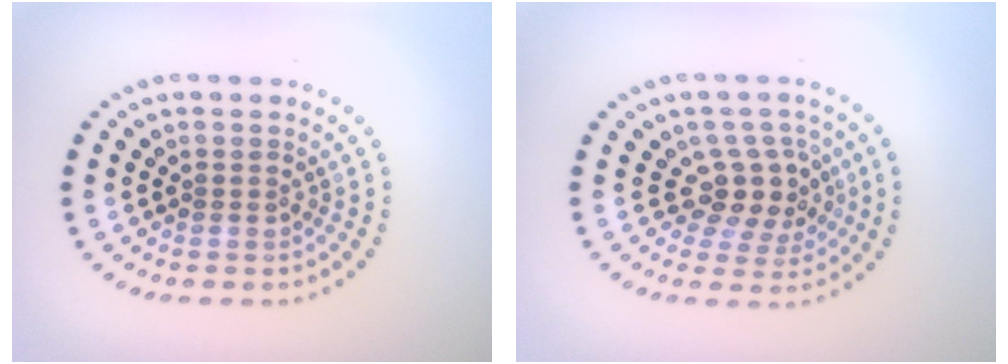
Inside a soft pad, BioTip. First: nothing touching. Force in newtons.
{"total": 3.5, "press": 2.9, "slide": 1.9}